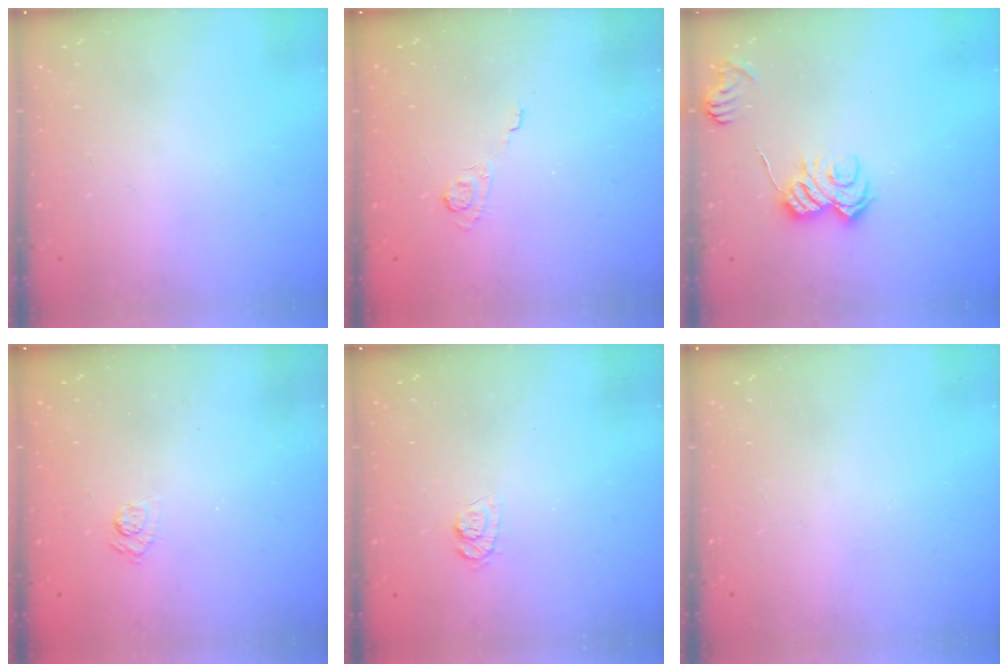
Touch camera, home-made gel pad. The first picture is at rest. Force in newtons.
{"total": 2.6, "press": 2.2, "slide": 1.5}
{"total": 8.2, "press": 8.2, "slide": 0.5}
{"total": 3.4, "press": 3.0, "slide": 1.5}
{"total": 7.2, "press": 7.1, "slide": 1.3}
{"total": 0.0}